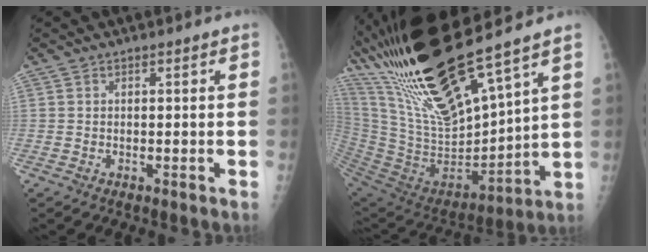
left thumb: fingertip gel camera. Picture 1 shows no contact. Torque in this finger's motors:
{"motor_torque": [2.51, 2.51, 1.38, -1.39, 0.29]}